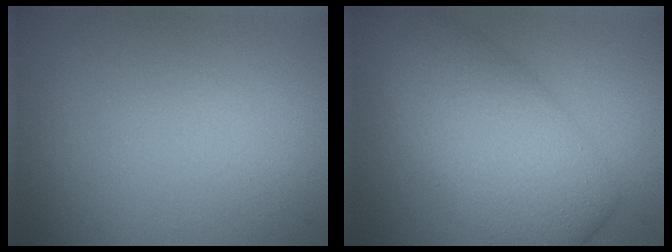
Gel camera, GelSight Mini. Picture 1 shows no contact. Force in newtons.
{"total": 8.6, "press": 8.5, "slide": 0.5}